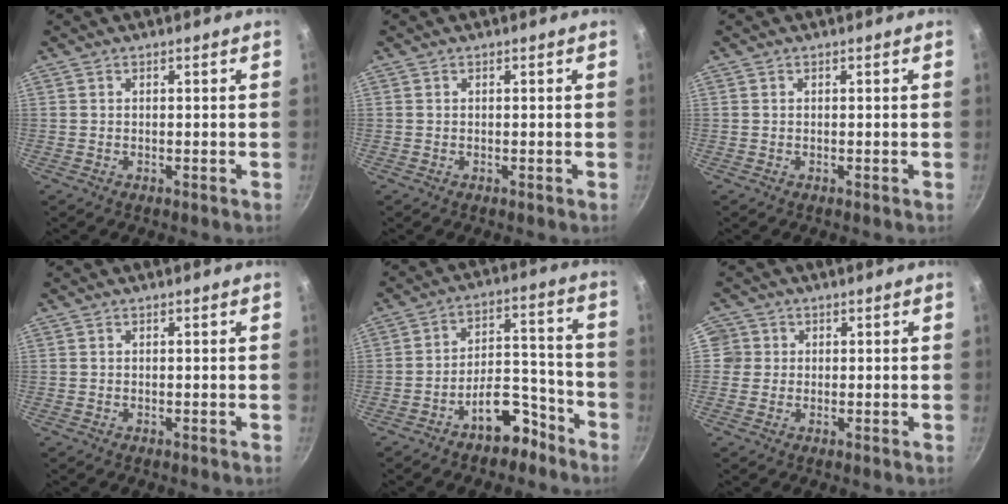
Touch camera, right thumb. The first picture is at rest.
{"total": 0.0}
{"total": 0.0}
{"total": 0.0}
{"total": 10.3, "force": [-6.8, 5.1, 5.7], "torque": [-0.046, 0.090, -0.092]}
{"total": 3.3, "force": [0.3, 3.3, 0.4], "torque": [0.023, 0.003, -0.002]}